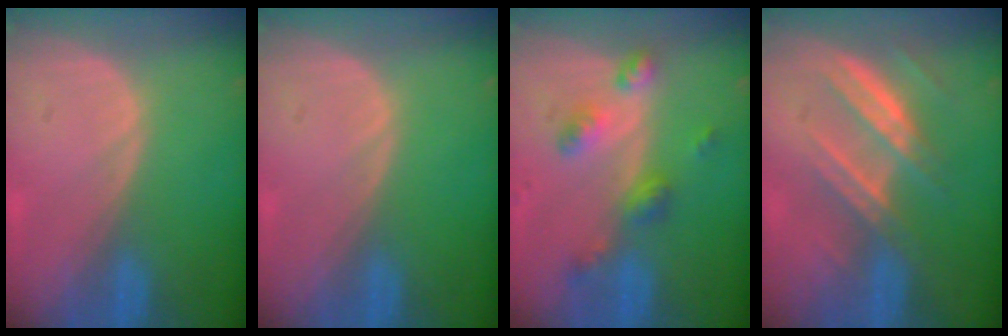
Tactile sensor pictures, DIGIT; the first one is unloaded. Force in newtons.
{"total": 0.0}
{"total": 6.0, "press": 5.3, "slide": 2.8}
{"total": 7.7, "press": 6.9, "slide": 3.5}